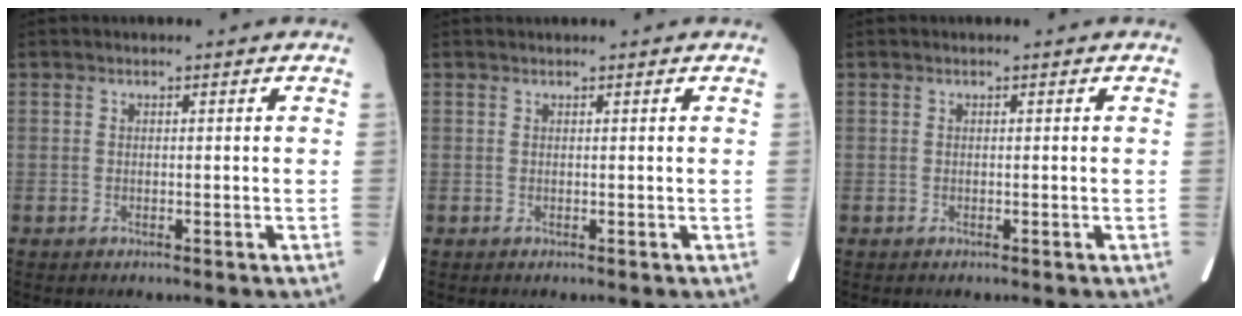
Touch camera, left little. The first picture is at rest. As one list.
[{"total": 1.1, "force": [1.0, 0.0, 0.4], "torque": [-0.005, 0.021, 0.021]}, {"total": 0.0}]